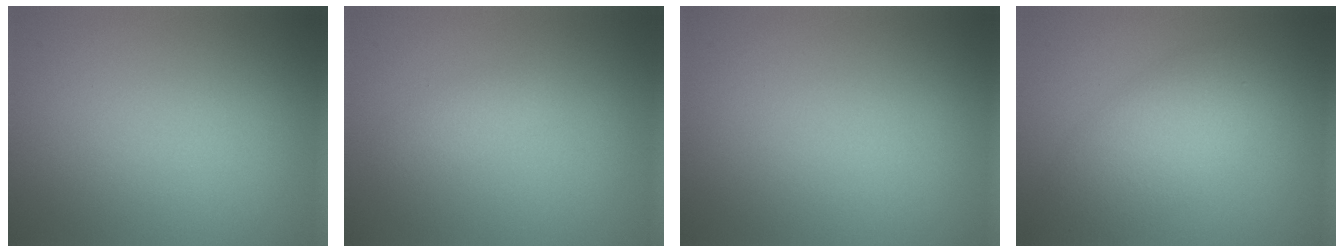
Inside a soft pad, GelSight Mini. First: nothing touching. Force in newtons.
{"total": 1.2, "press": 1.2, "slide": 0.1}
{"total": 0.0}
{"total": 5.4, "press": 5.4, "slide": 0.4}